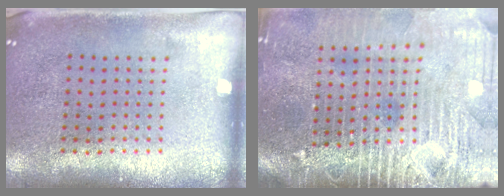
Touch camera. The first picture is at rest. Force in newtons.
{"total": 4.4, "press": 3.7, "slide": 2.3}